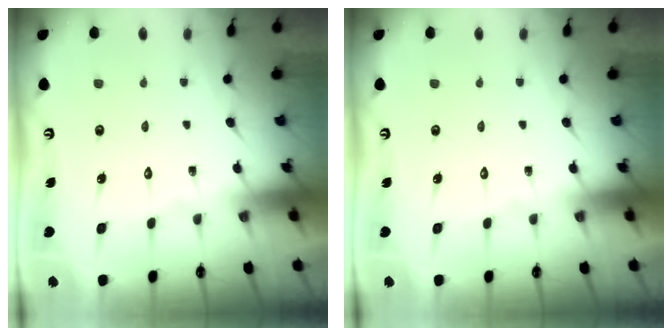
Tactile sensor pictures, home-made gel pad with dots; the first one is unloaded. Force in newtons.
{"total": 0.0}